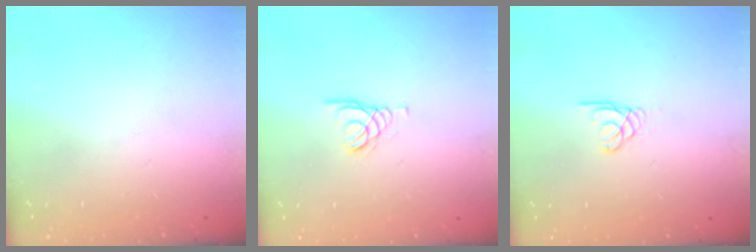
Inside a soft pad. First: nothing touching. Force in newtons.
{"total": 1.5, "press": 1.4, "slide": 0.1}
{"total": 1.7, "press": 1.7, "slide": 0.2}